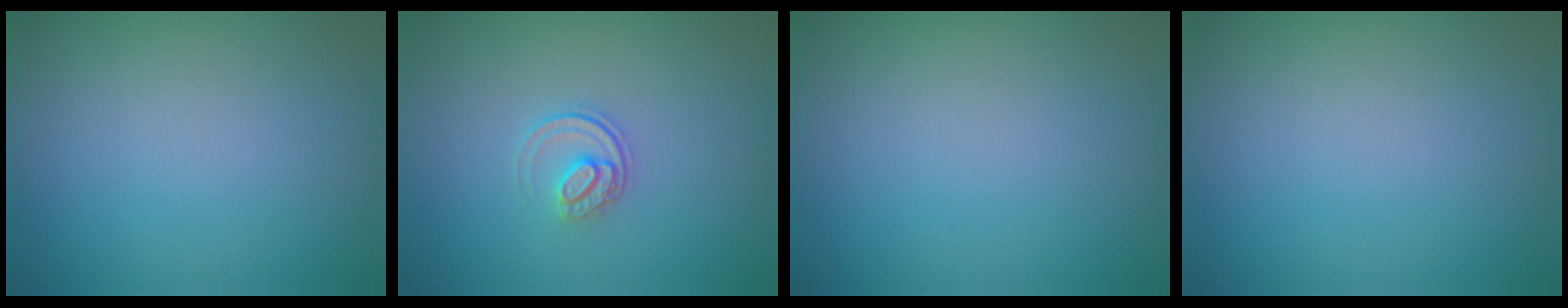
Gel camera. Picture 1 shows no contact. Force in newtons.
{"total": 1.5, "press": 1.1, "slide": 1.1}
{"total": 0.0}
{"total": 0.0}